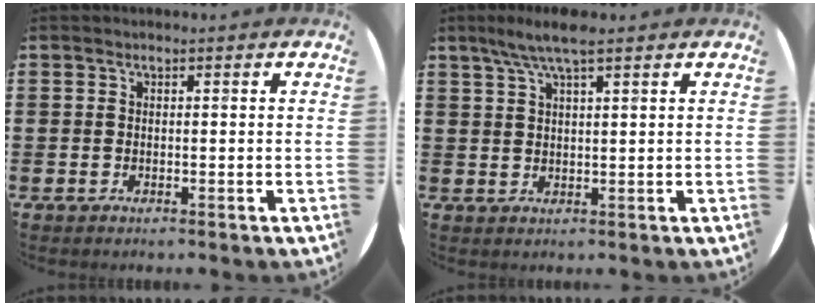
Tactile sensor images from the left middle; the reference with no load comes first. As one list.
[{"total": 4.8, "force": [3.4, 0.6, 3.3], "torque": [-0.071, 0.003, 0.060]}]